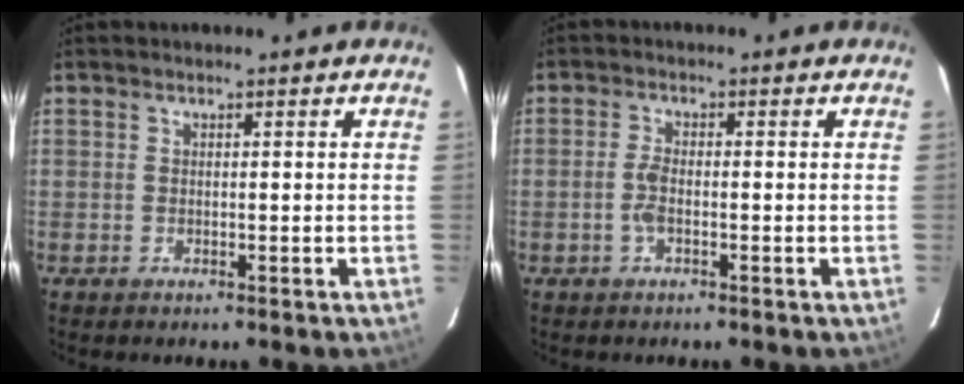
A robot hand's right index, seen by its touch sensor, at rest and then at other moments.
{"total": 2.8, "force": [-0.9, 1.0, 2.4], "torque": [-0.056, 0.002, -0.019]}